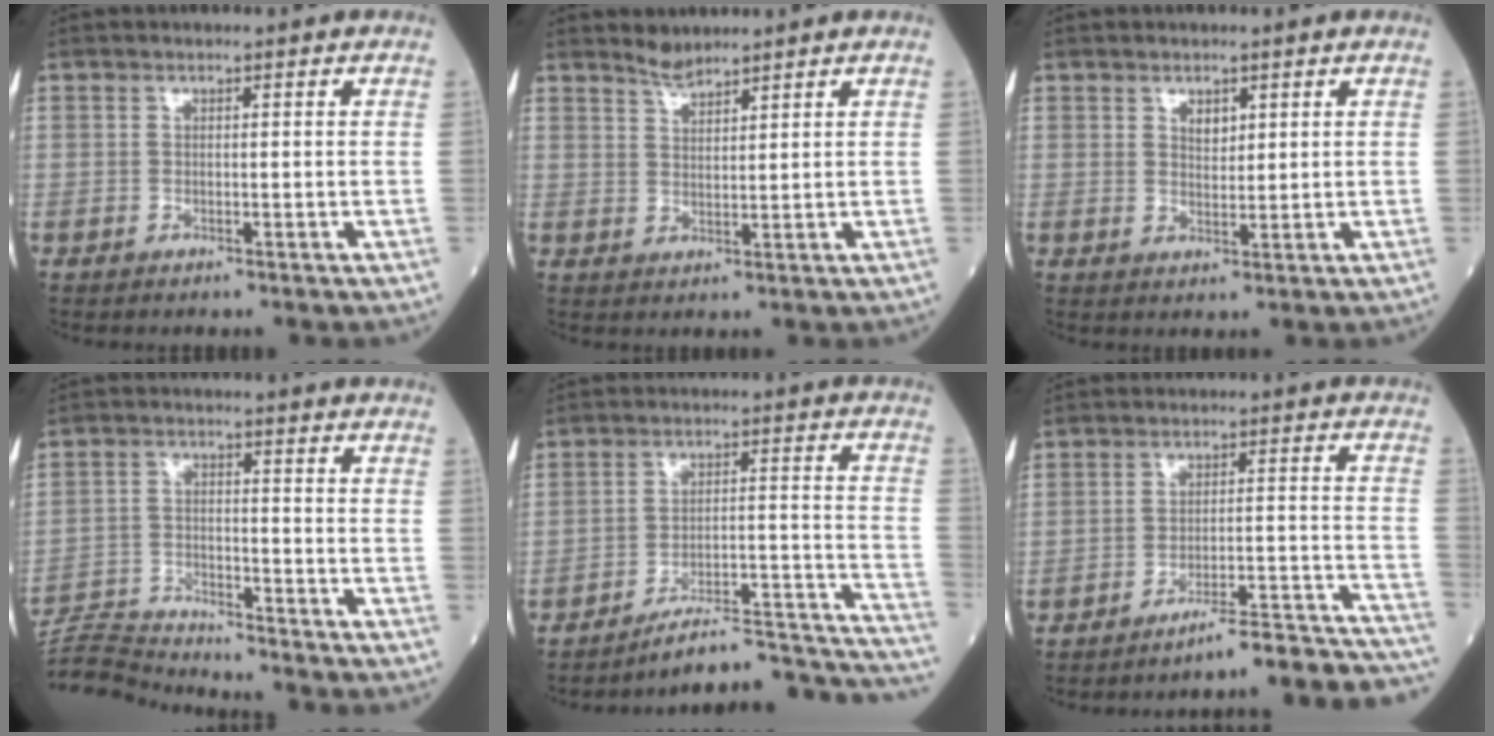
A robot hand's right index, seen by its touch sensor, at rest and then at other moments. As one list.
[{"total": 2.6, "force": [2.6, 0.3, 0.5], "torque": [-0.009, 0.000, 0.048]}, {"total": 2.1, "force": [1.2, 1.2, 1.4], "torque": [-0.022, -0.001, 0.023]}, {"total": 8.0, "force": [-7.9, -1.5, -0.5], "torque": [0.001, -0.003, -0.149]}, {"total": 18.1, "force": [-17.5, -0.1, 4.6], "torque": [-0.015, 0.037, -0.241]}, {"total": 15.9, "force": [-15.5, -1.0, 3.6], "torque": [-0.007, 0.023, -0.202]}]